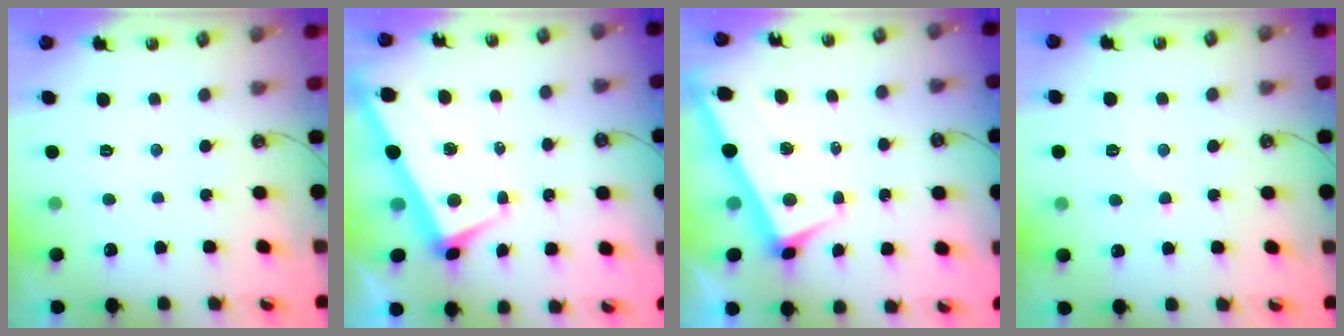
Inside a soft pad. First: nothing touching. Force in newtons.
{"total": 1.7, "press": 1.4, "slide": 1.0}
{"total": 0.9, "press": 0.2, "slide": 0.9}
{"total": 0.8, "press": 0.6, "slide": 0.5}